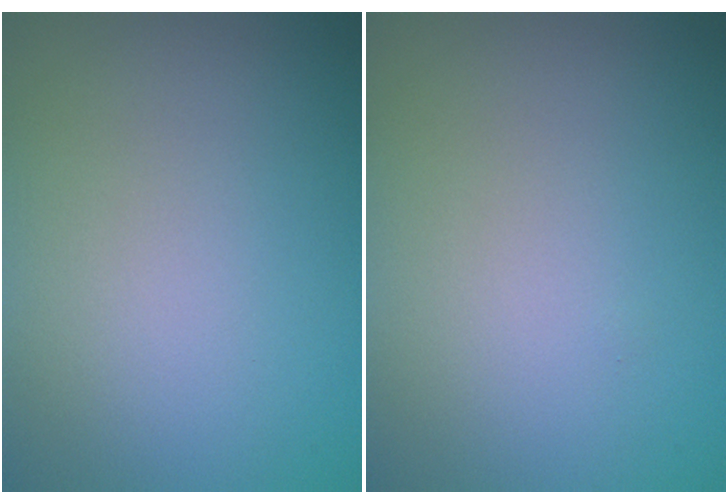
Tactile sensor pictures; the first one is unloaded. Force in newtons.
{"total": 0.0}